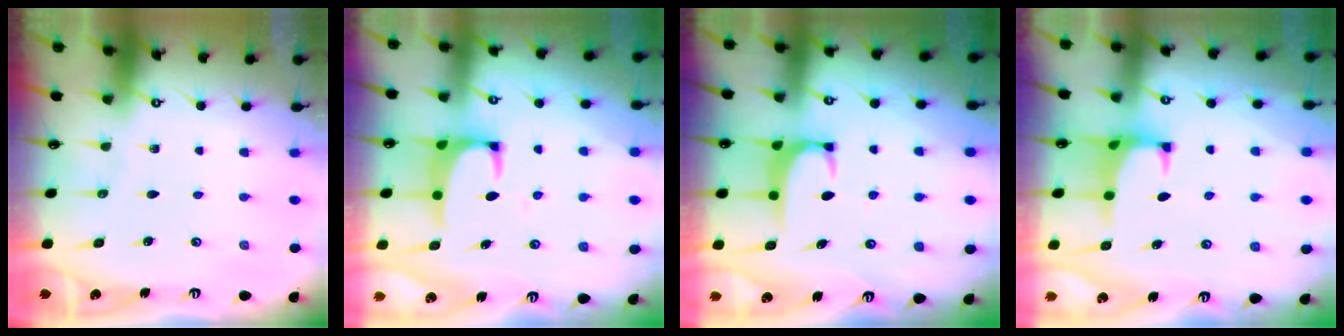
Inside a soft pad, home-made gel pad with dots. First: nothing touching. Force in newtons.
{"total": 1.4, "press": 1.3, "slide": 0.6}
{"total": 1.9, "press": 1.8, "slide": 0.5}
{"total": 1.2, "press": 1.0, "slide": 0.6}